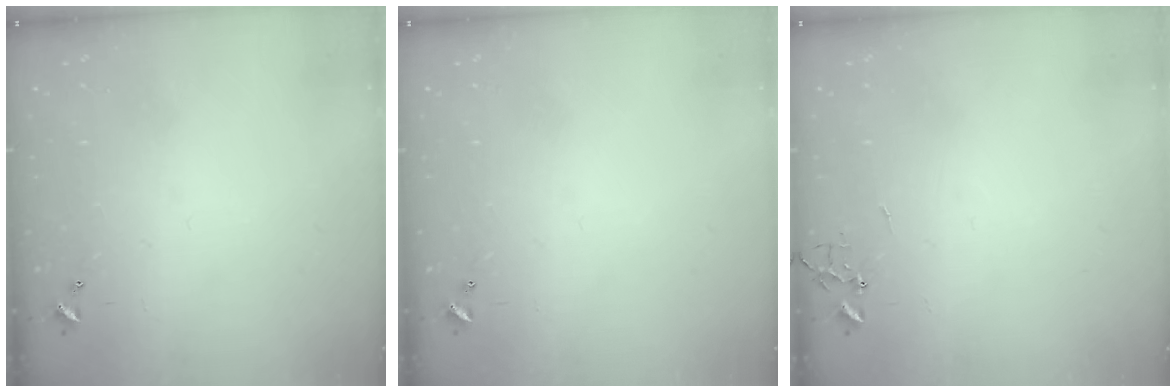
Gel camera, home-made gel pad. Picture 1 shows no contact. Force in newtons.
{"total": 0.0}
{"total": 0.0}